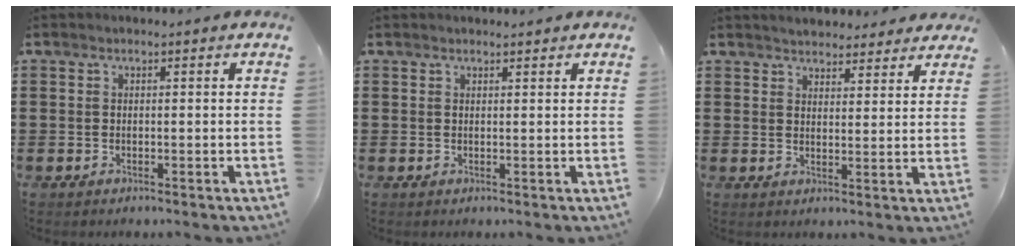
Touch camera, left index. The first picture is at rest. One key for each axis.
{"total": 1.0, "fx": 0.9, "fy": 0.1, "fz": 0.2, "tx": -0.005, "ty": 0.000, "tz": 0.018}
{"total": 3.2, "fx": 3.1, "fy": 0.5, "fz": 0.0, "tx": -0.010, "ty": -0.009, "tz": 0.058}